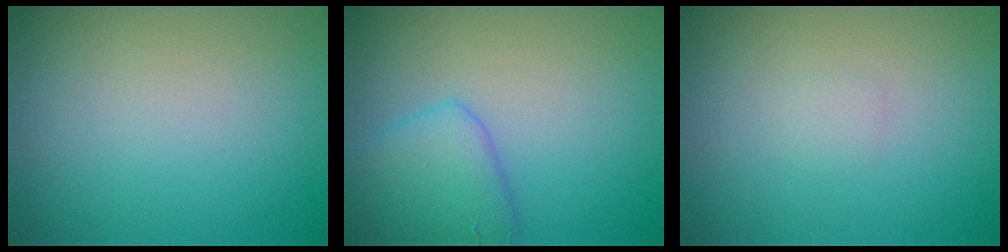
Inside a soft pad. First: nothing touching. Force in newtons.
{"total": 3.3, "press": 3.3, "slide": 0.2}
{"total": 0.5, "press": 0.5, "slide": 0.0}